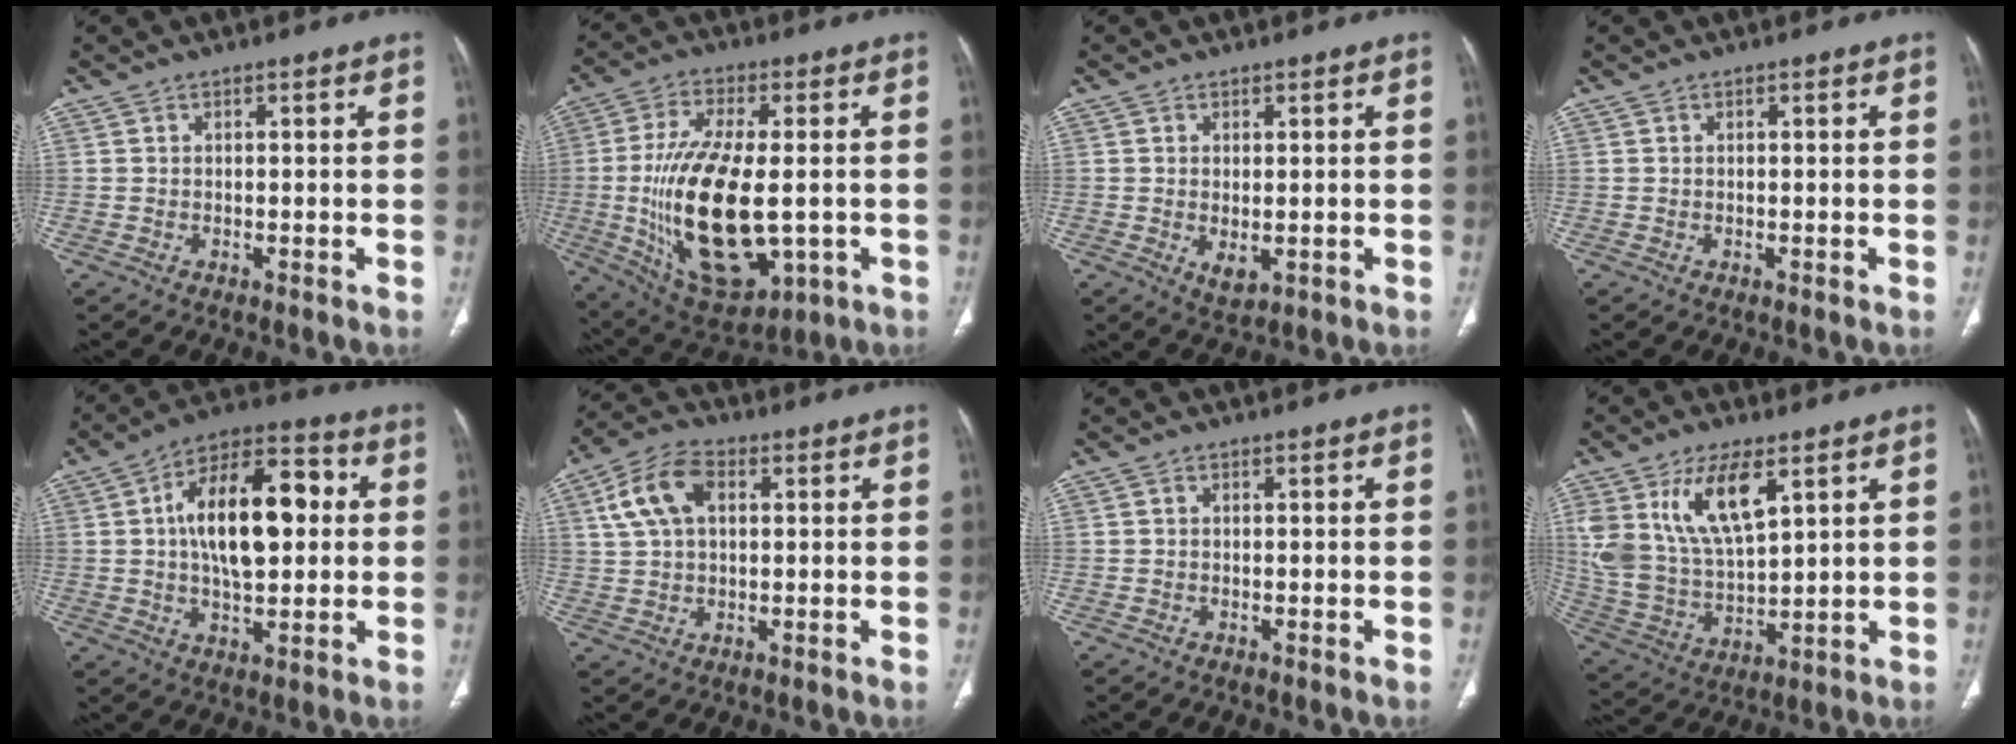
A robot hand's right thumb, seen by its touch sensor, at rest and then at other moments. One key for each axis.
{"total": 22.8, "fx": -2.4, "fy": 10.5, "fz": 20.1, "tx": -0.383, "ty": -0.014, "tz": -0.015}
{"total": 3.0, "fx": -0.4, "fy": 1.6, "fz": 2.5, "tx": -0.039, "ty": -0.011, "tz": 0.005}
{"total": 0.0}
{"total": 18.3, "fx": 2.3, "fy": 9.2, "fz": 15.7, "tx": -0.234, "ty": 0.024, "tz": 0.030}
{"total": 9.8, "fx": 3.0, "fy": 6.0, "fz": 7.2, "tx": -0.141, "ty": 0.018, "tz": 0.052}
{"total": 0.0}
{"total": 15.7, "fx": 7.2, "fy": 7.2, "fz": 12.0, "tx": -0.227, "ty": -0.027, "tz": 0.151}